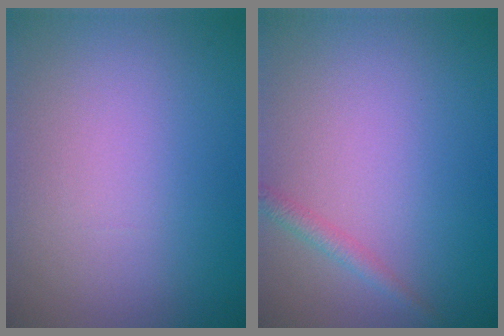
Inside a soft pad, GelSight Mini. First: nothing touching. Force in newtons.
{"total": 1.4, "press": 1.4, "slide": 0.0}